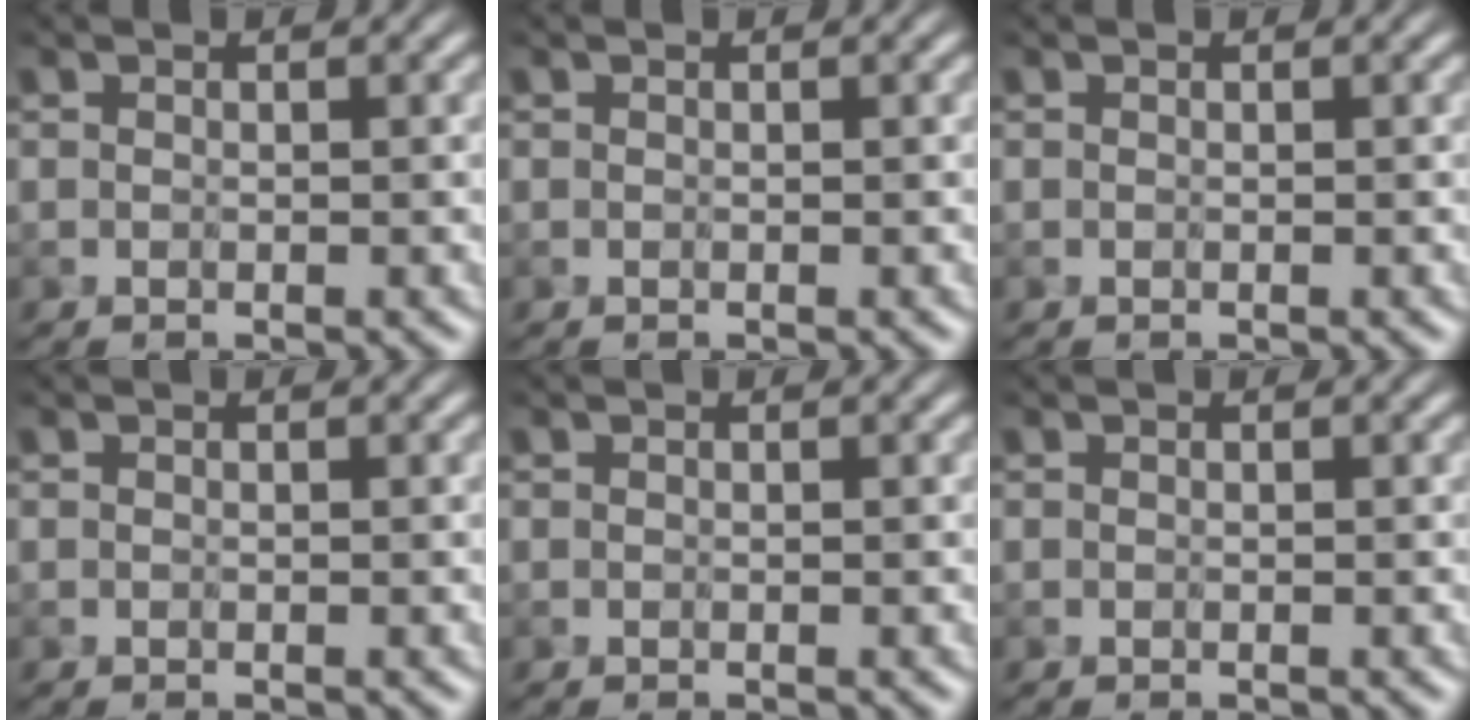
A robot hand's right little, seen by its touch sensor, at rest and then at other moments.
{"total": 0.0}
{"total": 0.0}
{"total": 0.0}
{"total": 0.0}
{"total": 0.0}